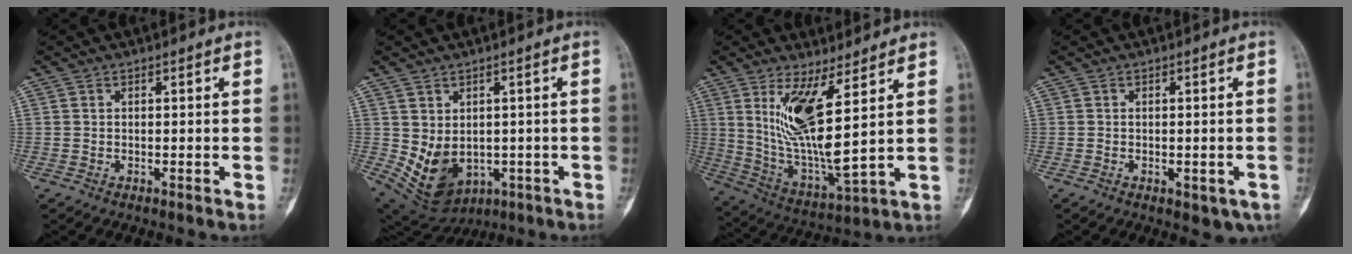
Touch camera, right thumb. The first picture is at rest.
{"total": 10.5, "force": [-1.7, 8.0, 6.6], "torque": [-0.093, -0.004, 0.006]}
{"total": 14.5, "force": [5.2, 2.9, 13.2], "torque": [-0.261, -0.046, 0.113]}
{"total": 3.9, "force": [-1.5, 2.0, 3.0], "torque": [-0.030, 0.004, -0.010]}